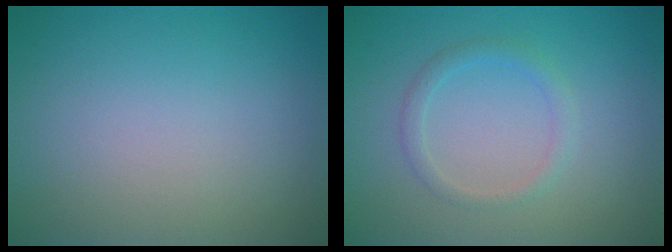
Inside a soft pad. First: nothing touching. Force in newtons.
{"total": 1.6, "press": 1.6, "slide": 0.0}